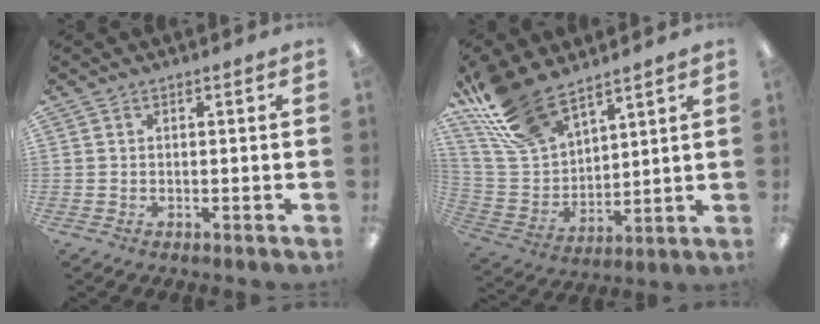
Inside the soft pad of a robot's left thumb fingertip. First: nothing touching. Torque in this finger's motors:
{"motor_torque": [1.63, 1.59, 1.39, -1.38, 0.19]}